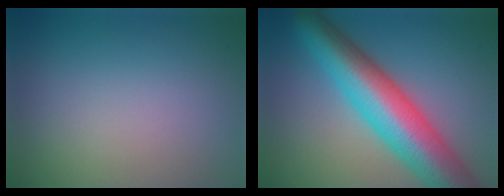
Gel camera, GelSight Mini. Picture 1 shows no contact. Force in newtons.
{"total": 10.8, "press": 10.8, "slide": 0.2}